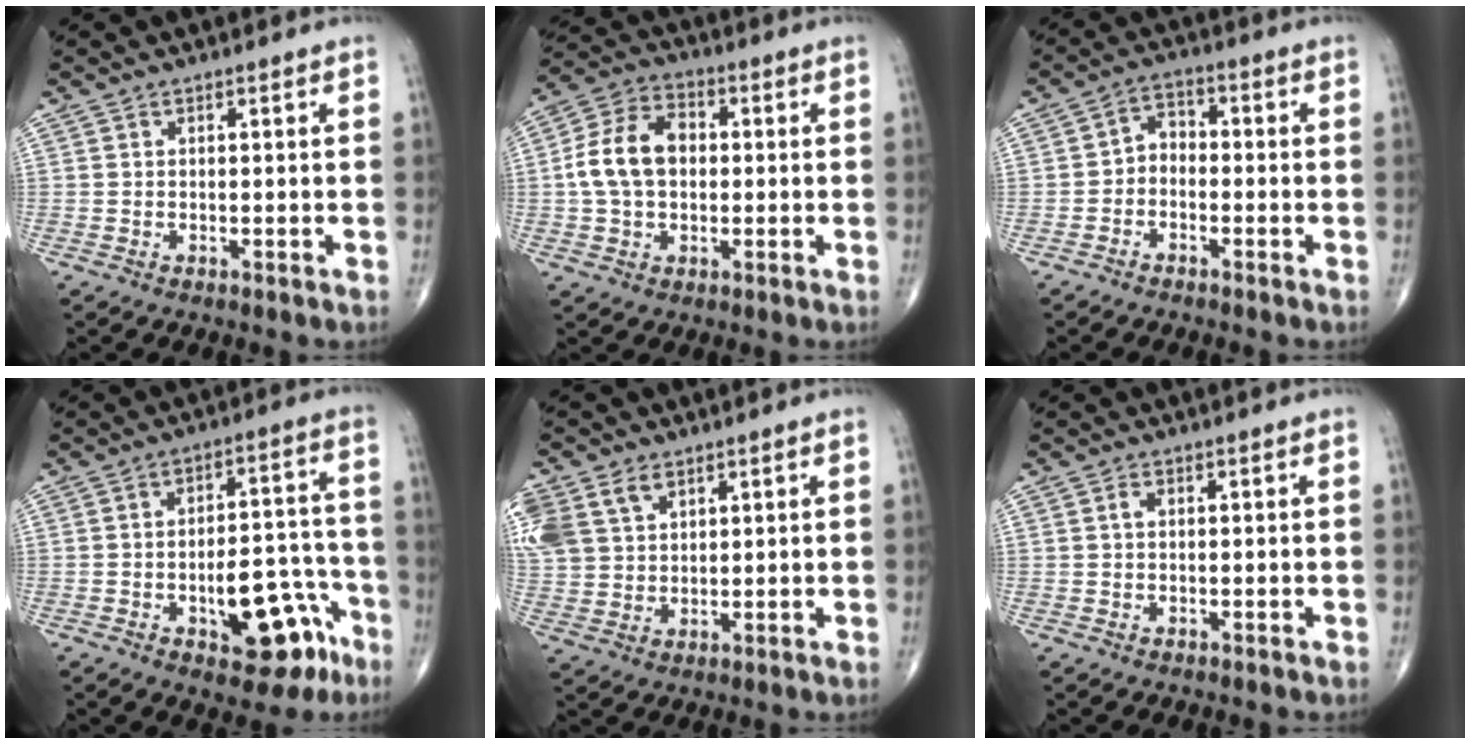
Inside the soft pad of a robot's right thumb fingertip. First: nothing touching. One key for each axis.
{"total": 11.4, "fx": 0.3, "fy": 8.0, "fz": 8.1, "tx": -0.145, "ty": 0.027, "tz": -0.002}
{"total": 4.0, "fx": -1.4, "fy": 2.9, "fz": 2.4, "tx": -0.025, "ty": 0.027, "tz": -0.039}
{"total": 15.1, "fx": -6.8, "fy": 7.1, "fz": 11.5, "tx": -0.123, "ty": 0.057, "tz": -0.083}
{"total": 16.2, "fx": 7.1, "fy": 11.7, "fz": 8.6, "tx": -0.233, "ty": 0.027, "tz": 0.149}
{"total": 1.1, "fx": 0.1, "fy": 0.7, "fz": 0.9, "tx": -0.016, "ty": 0.003, "tz": 0.001}